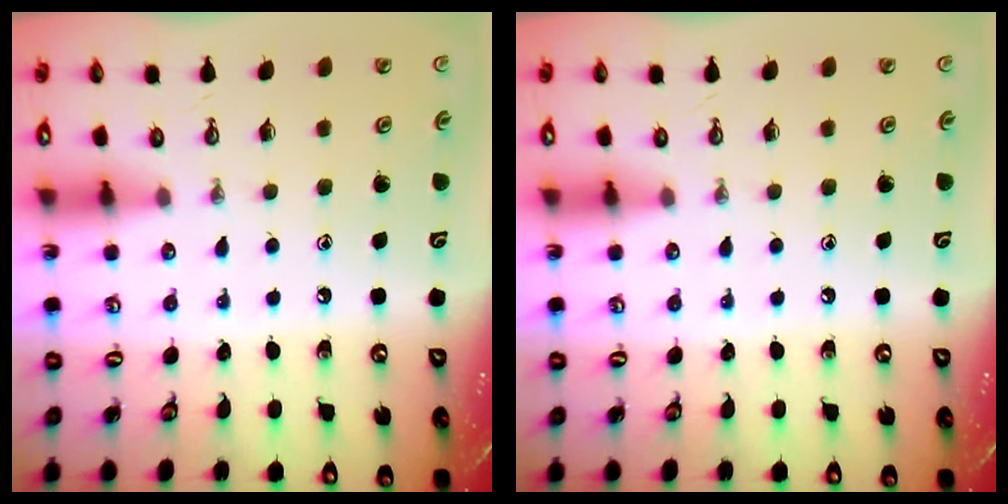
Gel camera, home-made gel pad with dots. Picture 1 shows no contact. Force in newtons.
{"total": 0.0}